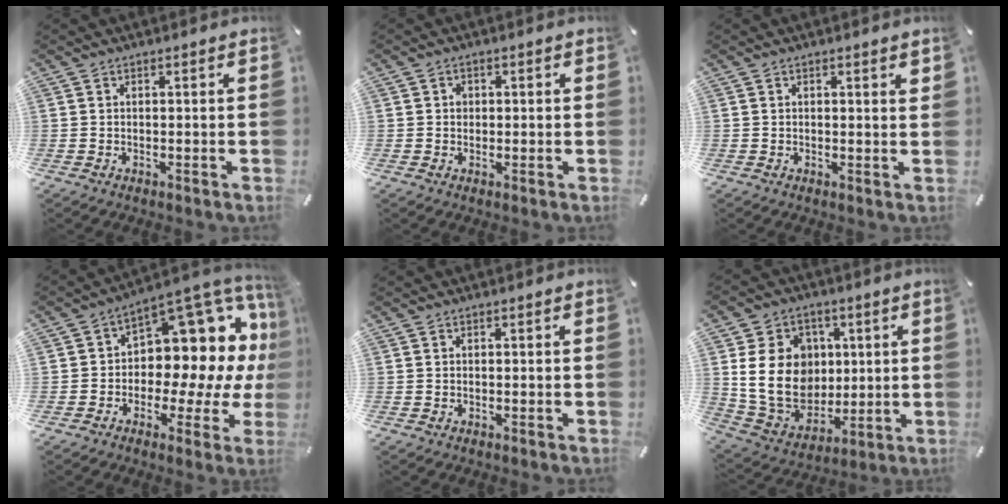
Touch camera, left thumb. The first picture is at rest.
{"total": 1.5, "force": [0.0, 1.4, 0.6], "torque": [-0.006, 0.003, -0.004]}
{"total": 1.3, "force": [0.6, 0.3, 1.1], "torque": [-0.014, -0.001, 0.008]}
{"total": 13.2, "force": [5.2, 8.7, 8.4], "torque": [-0.093, -0.079, 0.083]}
{"total": 0.0}
{"total": 17.8, "force": [2.5, 14.9, 9.4], "torque": [-0.179, -0.013, 0.052]}